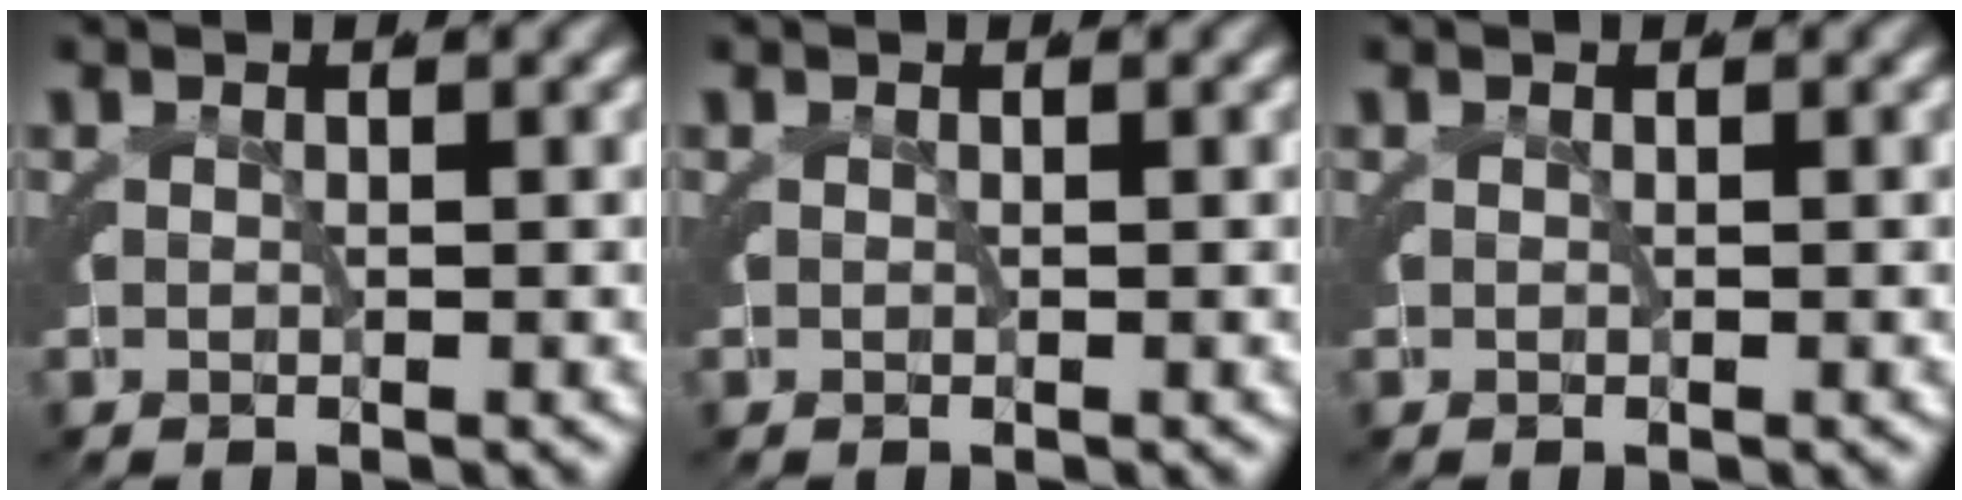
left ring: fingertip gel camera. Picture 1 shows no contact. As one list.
[{"total": 0.0}, {"total": 0.0}]